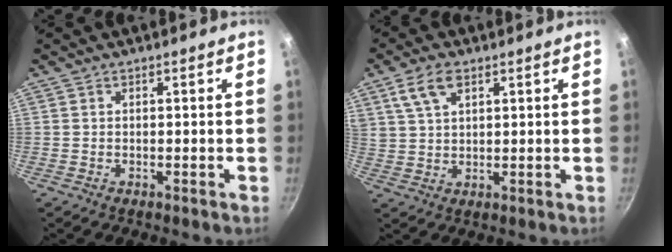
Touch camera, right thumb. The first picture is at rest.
{"total": 6.6, "force": [3.4, 3.7, 4.4], "torque": [-0.076, 0.000, 0.067]}